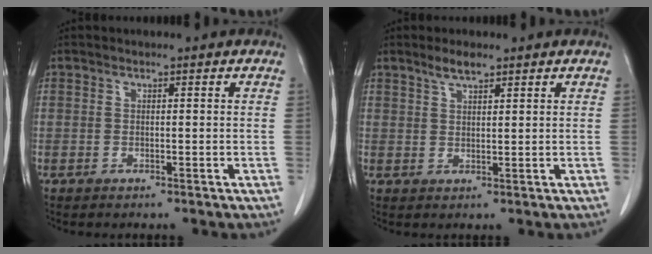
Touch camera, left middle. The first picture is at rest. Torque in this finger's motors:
{"motor_torque": [0.43, -0.38, 0.00, 0.02]}